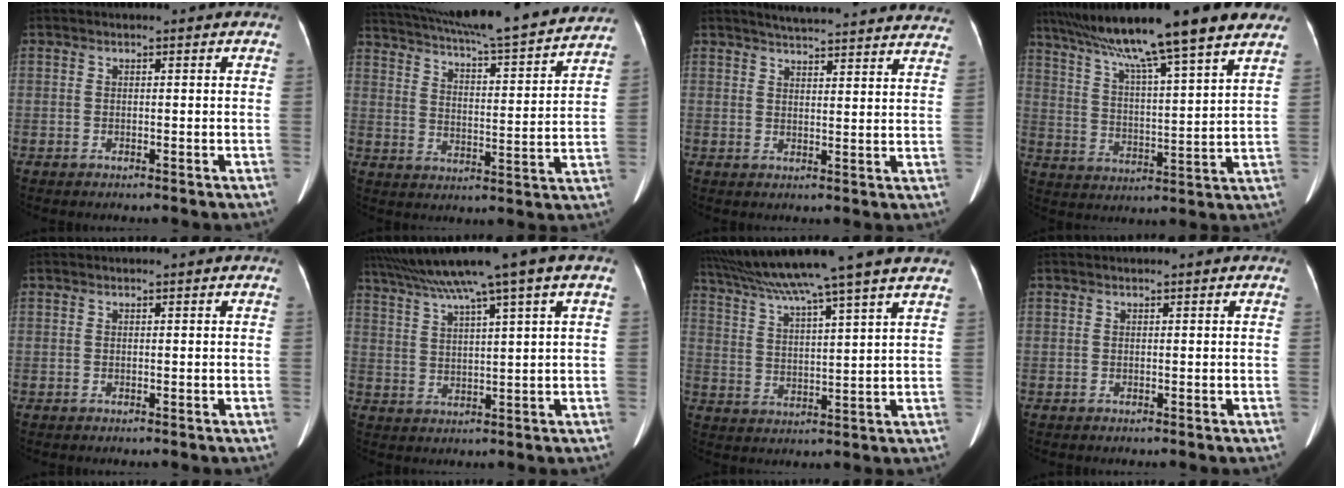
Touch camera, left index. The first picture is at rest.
{"total": 25.9, "force": [23.2, 2.2, 11.3], "torque": [-0.192, -0.011, 0.316]}
{"total": 22.1, "force": [20.9, 2.2, 7.1], "torque": [-0.098, -0.030, 0.245]}
{"total": 20.5, "force": [15.9, 0.1, 13.0], "torque": [-0.219, 0.034, 0.243]}
{"total": 0.0}
{"total": 11.3, "force": [8.1, -1.7, 7.6], "torque": [-0.131, 0.034, 0.129]}
{"total": 17.1, "force": [14.3, -1.7, 9.1], "torque": [-0.161, 0.020, 0.218]}
{"total": 0.0}